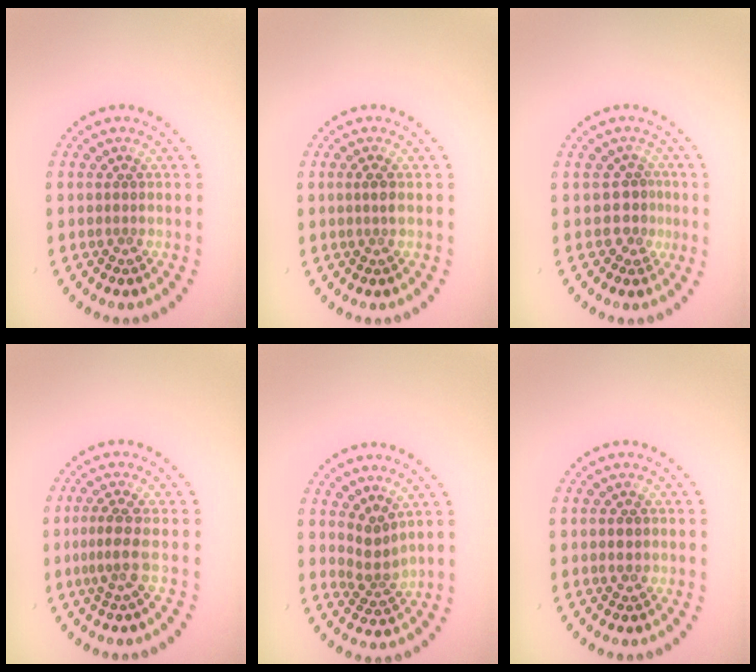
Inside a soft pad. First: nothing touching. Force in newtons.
{"total": 0.9, "press": 0.8, "slide": 0.5}
{"total": 1.7, "press": 1.4, "slide": 1.0}
{"total": 2.3, "press": 1.5, "slide": 1.7}
{"total": 2.3, "press": 1.6, "slide": 1.7}
{"total": 1.4, "press": 1.4, "slide": 0.1}